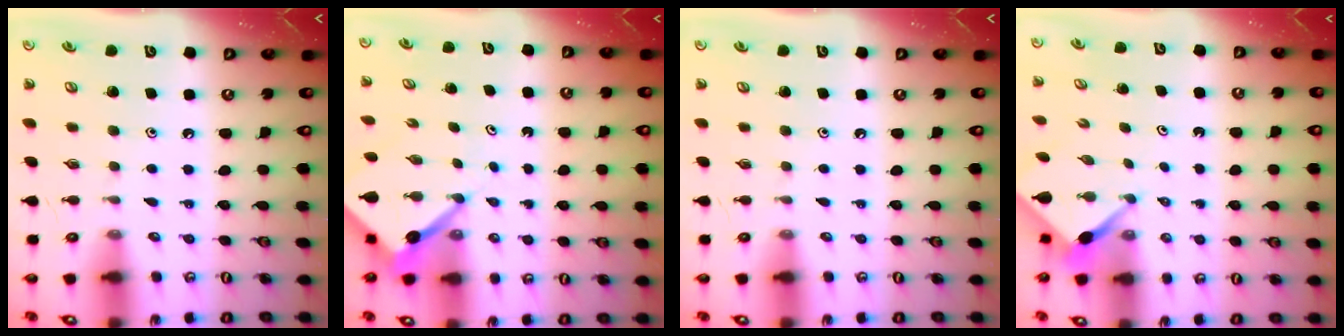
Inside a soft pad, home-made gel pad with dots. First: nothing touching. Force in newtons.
{"total": 5.1, "press": 5.1, "slide": 0.4}
{"total": 0.0}
{"total": 2.3, "press": 2.3, "slide": 0.3}